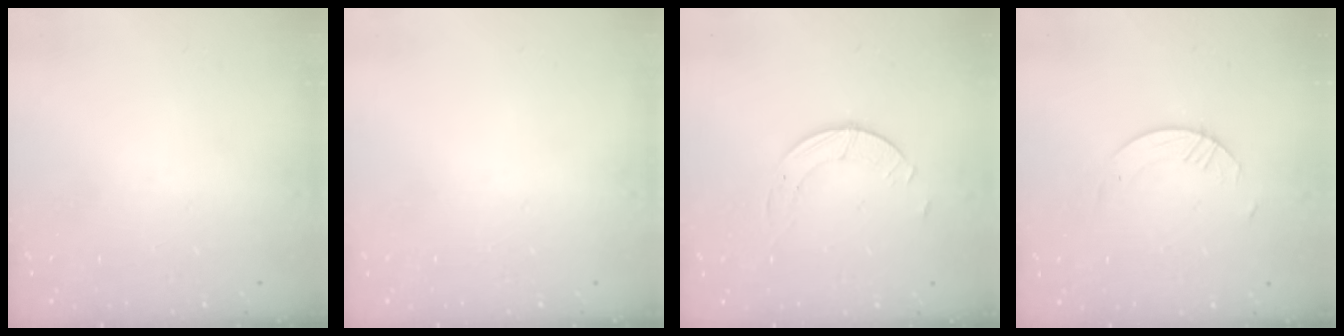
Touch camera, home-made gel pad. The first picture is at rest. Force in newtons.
{"total": 0.0}
{"total": 1.8, "press": 1.8, "slide": 0.2}
{"total": 4.9, "press": 4.8, "slide": 0.5}